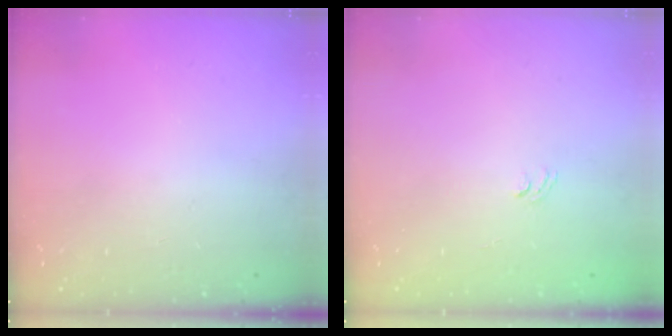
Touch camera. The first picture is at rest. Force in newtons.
{"total": 1.6, "press": 1.2, "slide": 1.0}